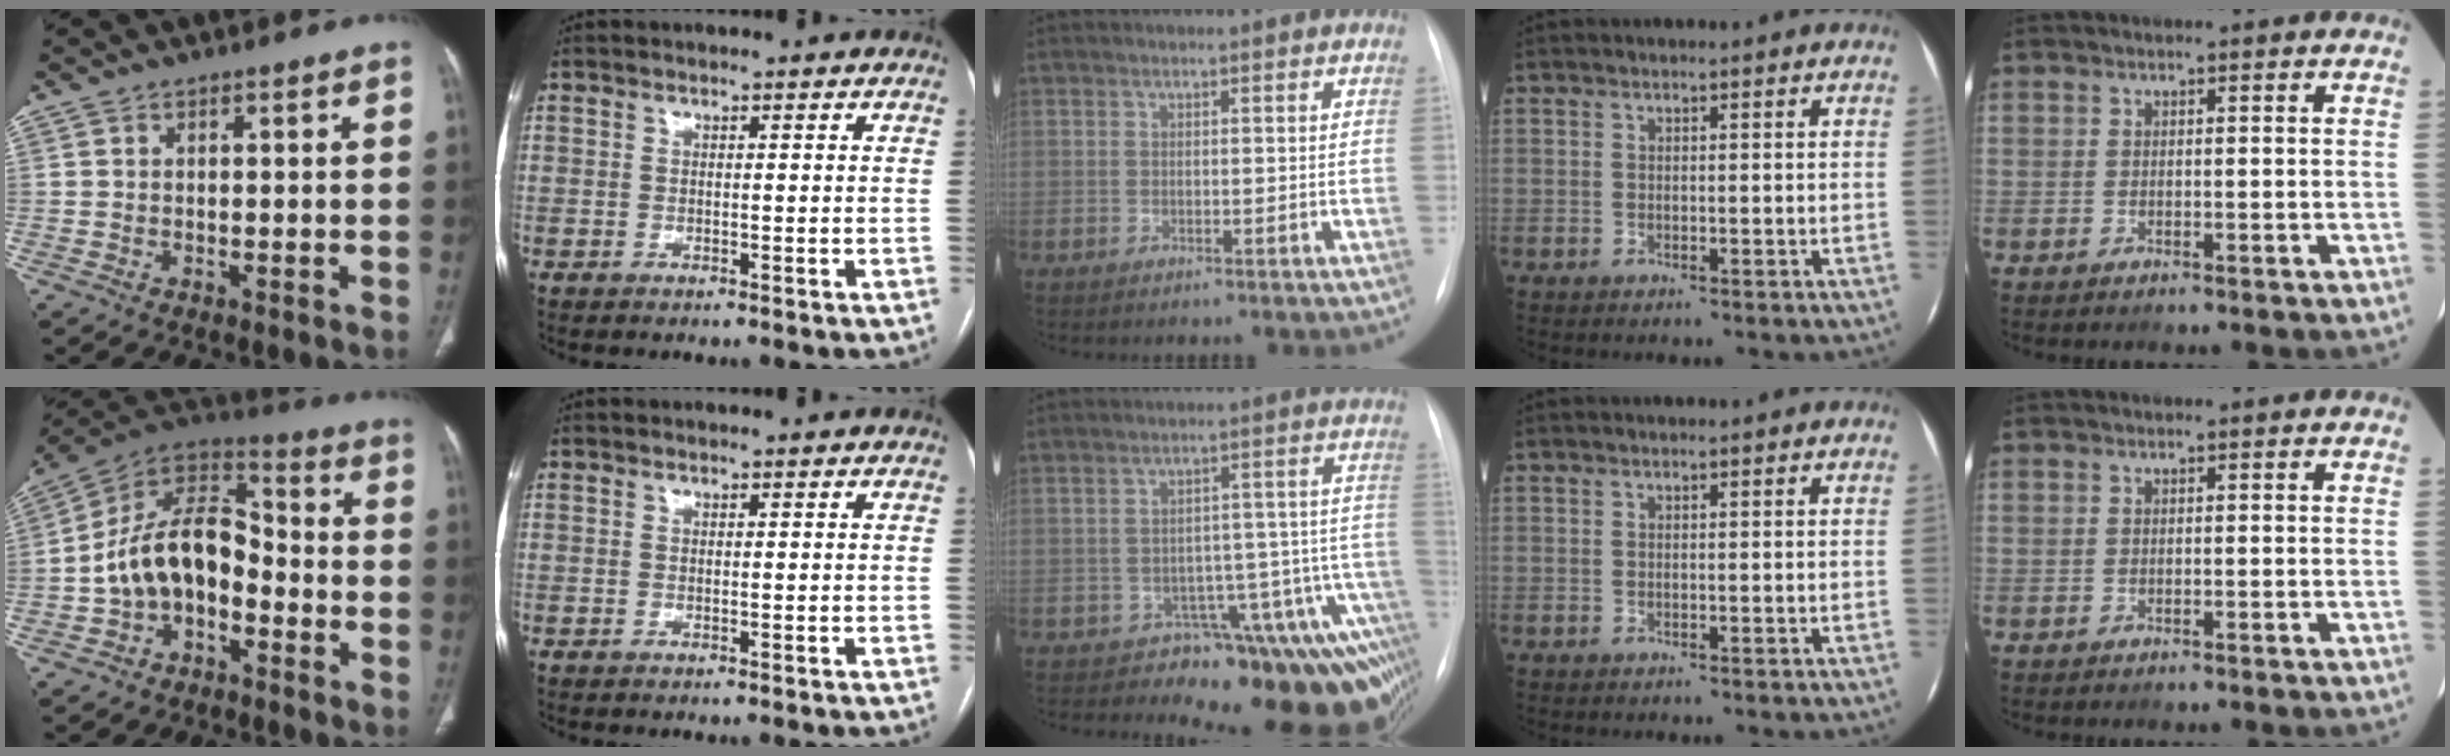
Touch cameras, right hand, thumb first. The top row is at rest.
{"thumb": {"total": 14.5, "force": [-3.8, 9.5, 10.3], "torque": [-0.156, 0.071, -0.075]}, "middle": {"total": 13.1, "force": [-10.6, 4.4, 6.3], "torque": [0.008, 0.063, -0.124]}}